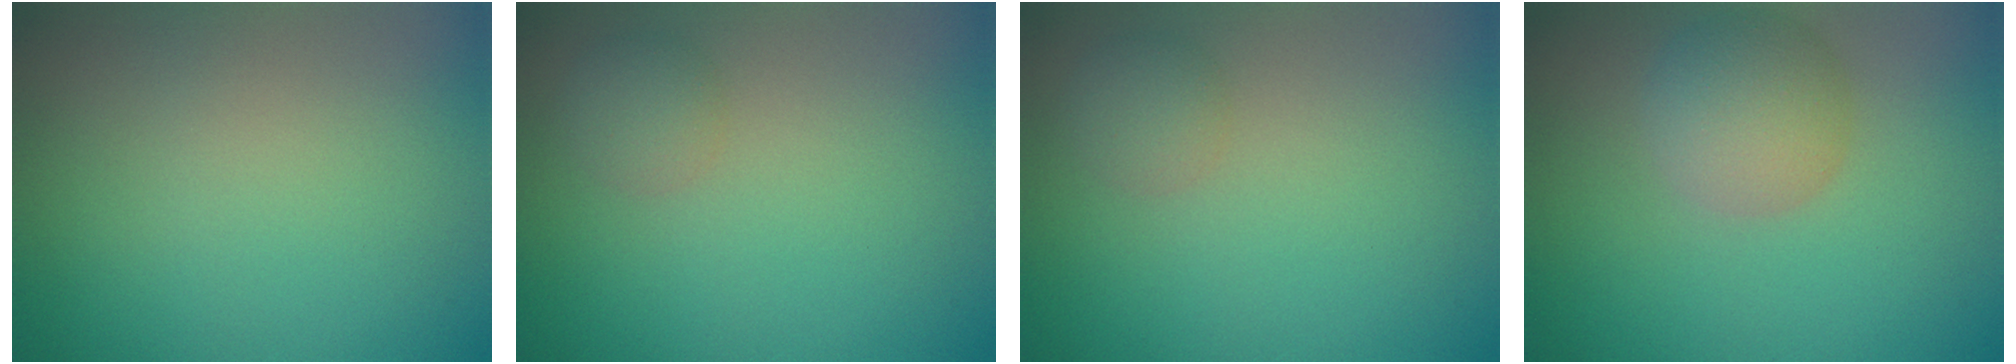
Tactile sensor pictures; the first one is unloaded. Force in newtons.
{"total": 1.5, "press": 1.5, "slide": 0.0}
{"total": 1.5, "press": 1.5, "slide": 0.0}
{"total": 3.6, "press": 3.6, "slide": 0.2}